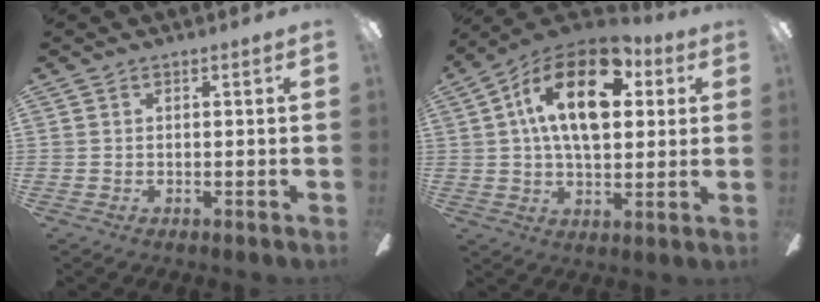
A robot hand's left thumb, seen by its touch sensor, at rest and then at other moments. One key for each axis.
{"total": 19.7, "fx": 6.7, "fy": 10.3, "fz": 15.4, "tx": -0.271, "ty": -0.002, "tz": 0.110}